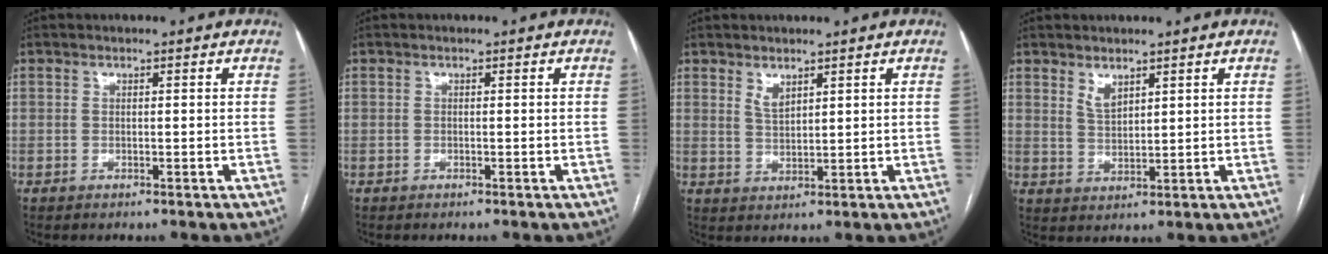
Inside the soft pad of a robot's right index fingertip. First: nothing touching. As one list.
[{"total": 0.0}, {"total": 2.5, "force": [1.8, 0.9, 1.4], "torque": [-0.030, -0.006, 0.044]}, {"total": 3.0, "force": [2.2, 1.1, 1.6], "torque": [-0.034, -0.007, 0.050]}]